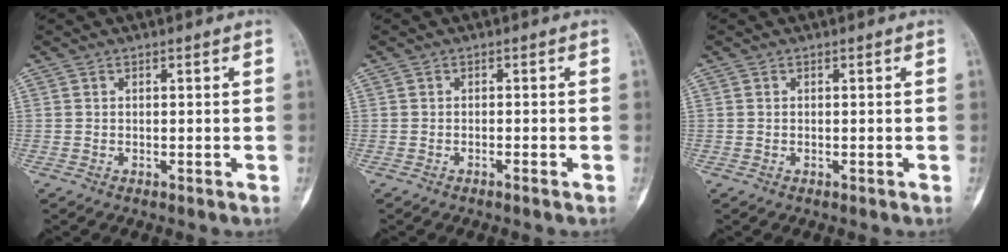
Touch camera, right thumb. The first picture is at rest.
{"total": 0.9, "force": [-0.6, 0.0, 0.6], "torque": [-0.015, 0.001, -0.008]}
{"total": 0.0}